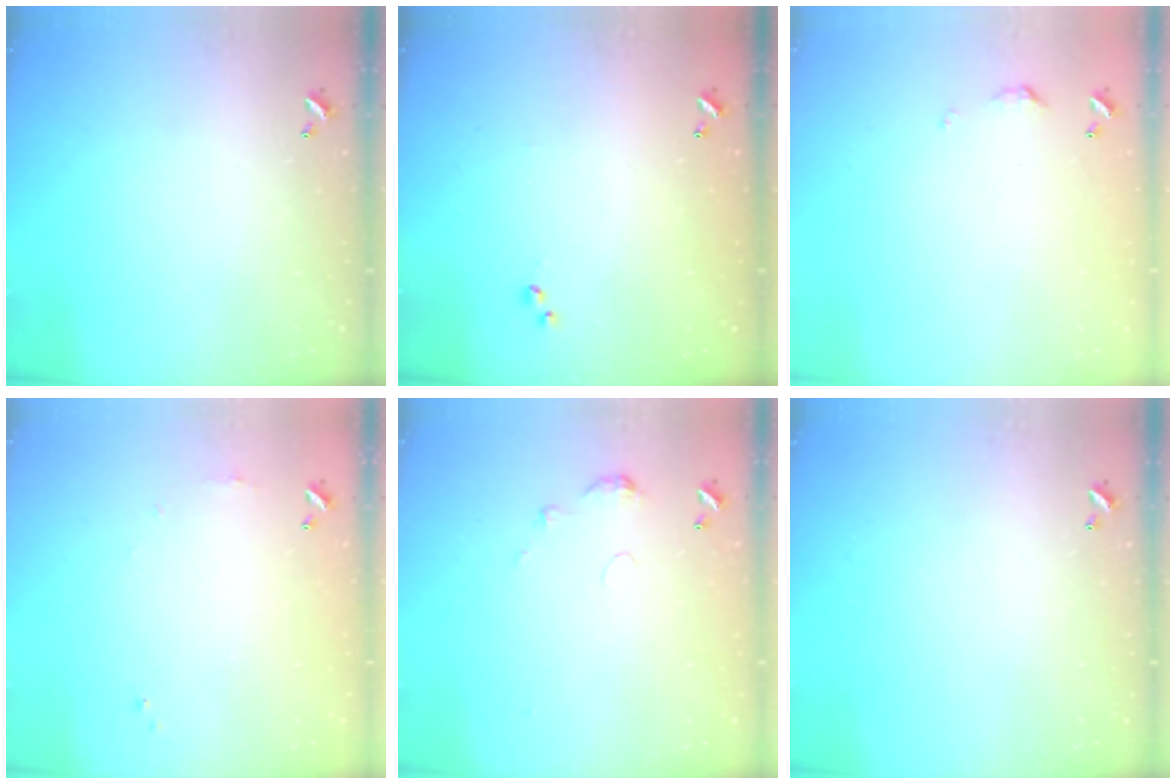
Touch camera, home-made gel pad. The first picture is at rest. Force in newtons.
{"total": 3.0, "press": 3.0, "slide": 0.4}
{"total": 5.0, "press": 4.9, "slide": 0.8}
{"total": 4.7, "press": 4.7, "slide": 0.7}
{"total": 4.7, "press": 4.6, "slide": 0.7}
{"total": 0.0}